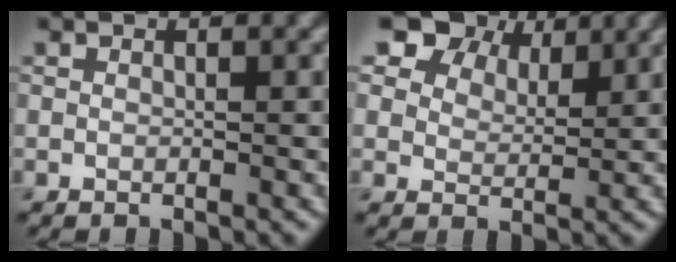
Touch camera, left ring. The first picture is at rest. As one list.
[{"total": 7.0, "force": [5.4, 3.7, 2.5], "torque": [-0.061, -0.009, 0.101]}]